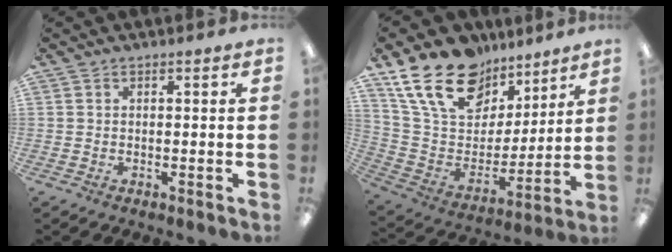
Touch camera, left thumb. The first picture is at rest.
{"total": 21.3, "force": [14.0, 12.4, 10.1], "torque": [-0.191, -0.074, 0.261]}